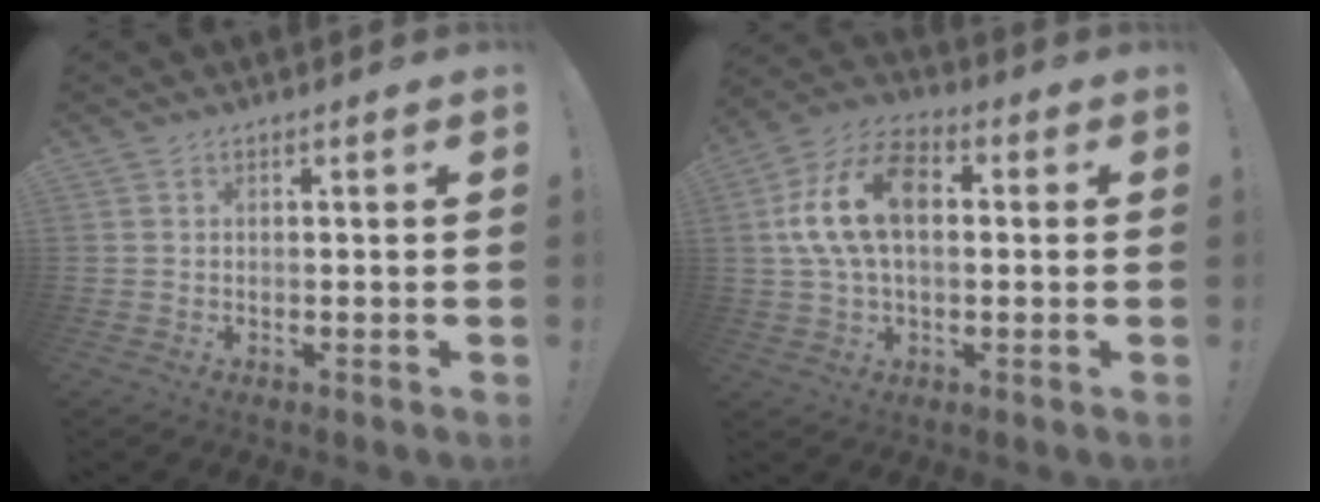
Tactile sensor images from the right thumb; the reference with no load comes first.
{"total": 16.1, "force": [2.6, 10.0, 12.3], "torque": [-0.231, 0.006, 0.044]}